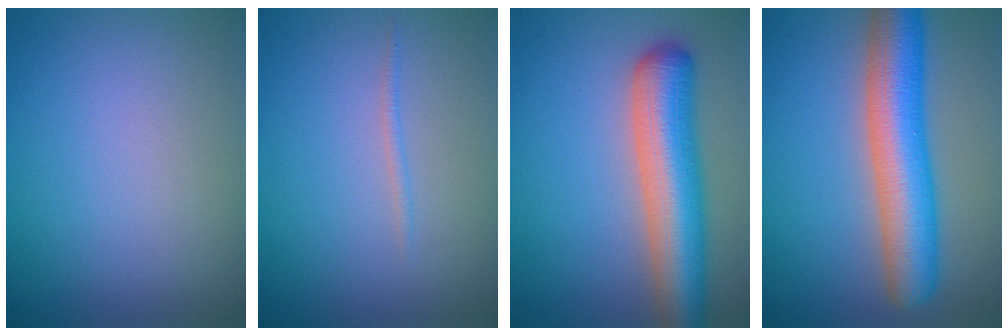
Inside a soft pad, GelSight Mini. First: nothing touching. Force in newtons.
{"total": 0.7, "press": 0.7, "slide": 0.1}
{"total": 8.4, "press": 8.4, "slide": 0.4}
{"total": 8.6, "press": 8.6, "slide": 0.3}